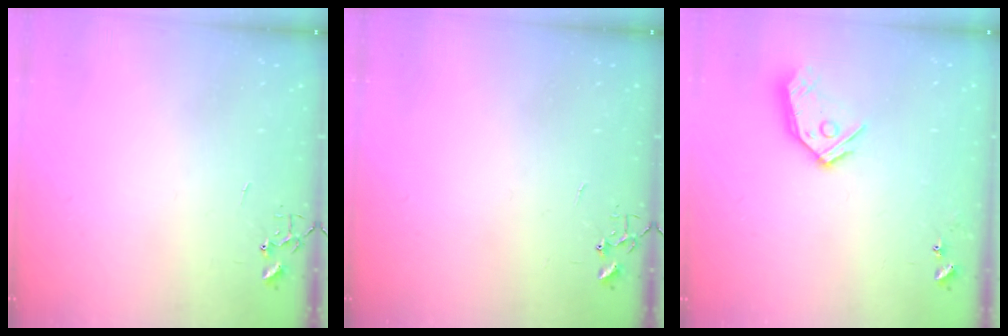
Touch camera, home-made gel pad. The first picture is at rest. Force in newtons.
{"total": 0.0}
{"total": 13.2, "press": 13.1, "slide": 1.6}